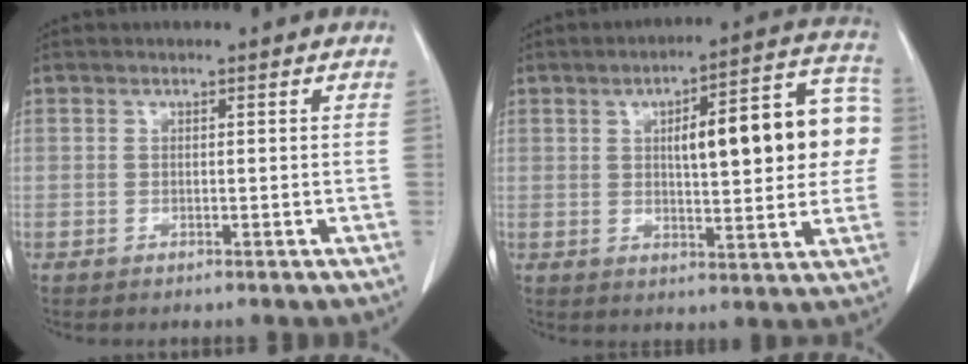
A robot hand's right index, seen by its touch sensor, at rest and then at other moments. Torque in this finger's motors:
{"motor_torque": [0.95, 0.45, 0.46, 0.08]}